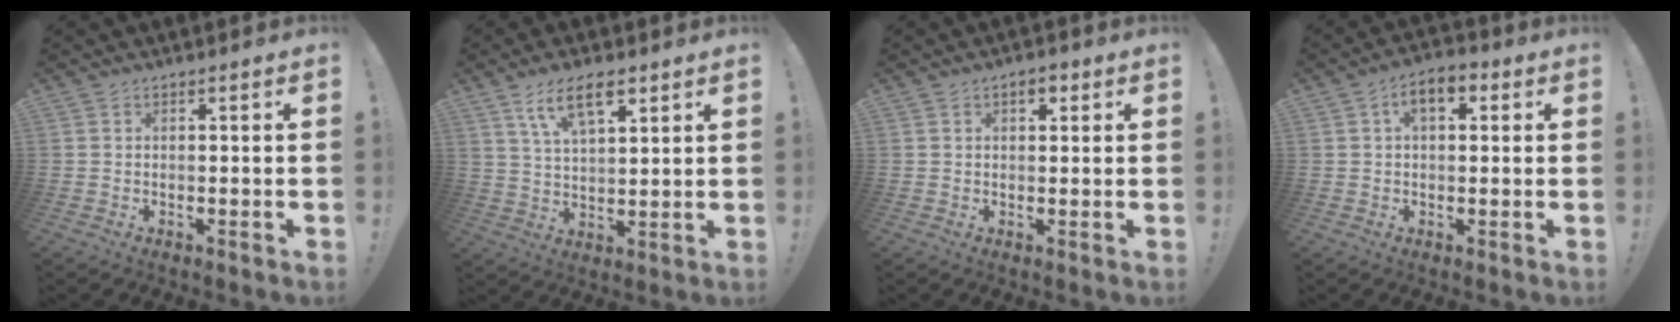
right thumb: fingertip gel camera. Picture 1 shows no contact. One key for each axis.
{"total": 10.2, "fx": 5.8, "fy": 4.4, "fz": 7.2, "tx": -0.131, "ty": -0.009, "tz": 0.106}
{"total": 2.8, "fx": 1.3, "fy": 1.5, "fz": 2.0, "tx": -0.024, "ty": 0.000, "tz": 0.020}
{"total": 6.4, "fx": 2.0, "fy": 3.5, "fz": 5.0, "tx": -0.073, "ty": 0.004, "tz": 0.032}